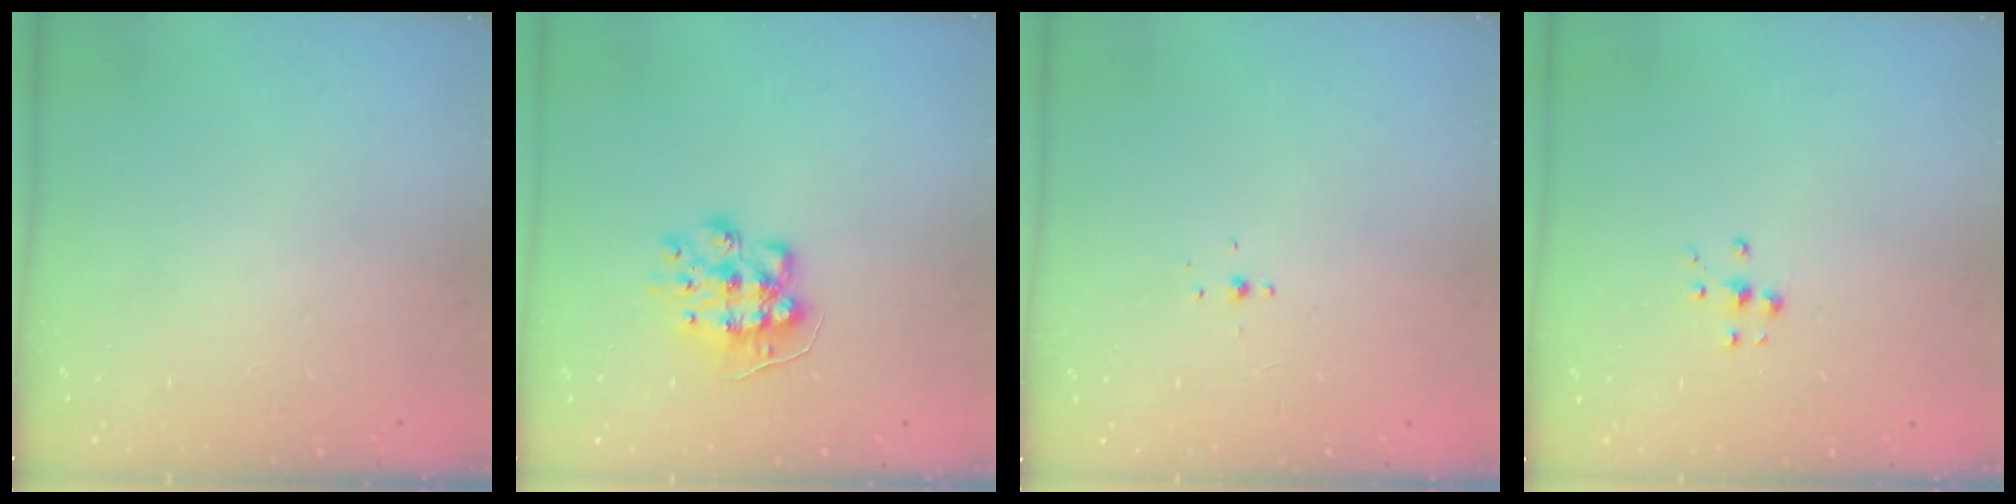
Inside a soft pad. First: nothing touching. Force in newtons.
{"total": 8.7, "press": 8.7, "slide": 0.2}
{"total": 2.4, "press": 2.3, "slide": 0.7}
{"total": 6.4, "press": 6.3, "slide": 0.5}